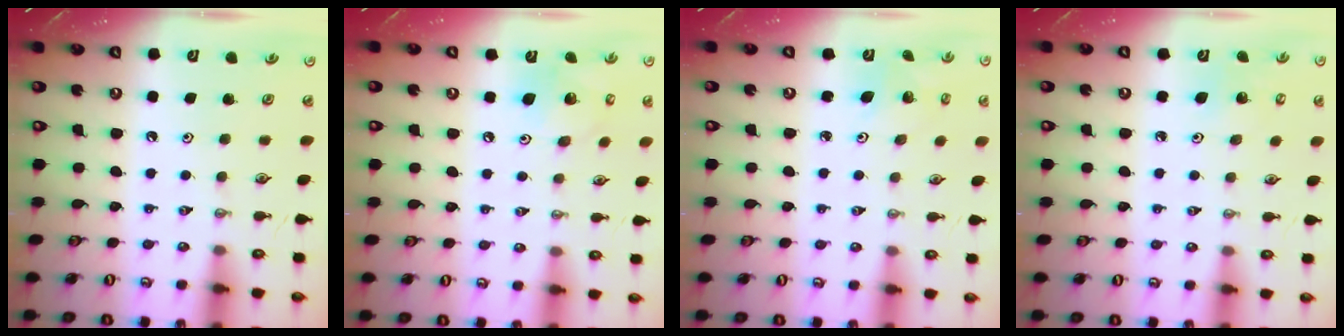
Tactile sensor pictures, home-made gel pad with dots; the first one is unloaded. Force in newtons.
{"total": 12.5, "press": 12.3, "slide": 2.2}
{"total": 2.7, "press": 2.7, "slide": 0.1}
{"total": 5.3, "press": 5.3, "slide": 0.5}